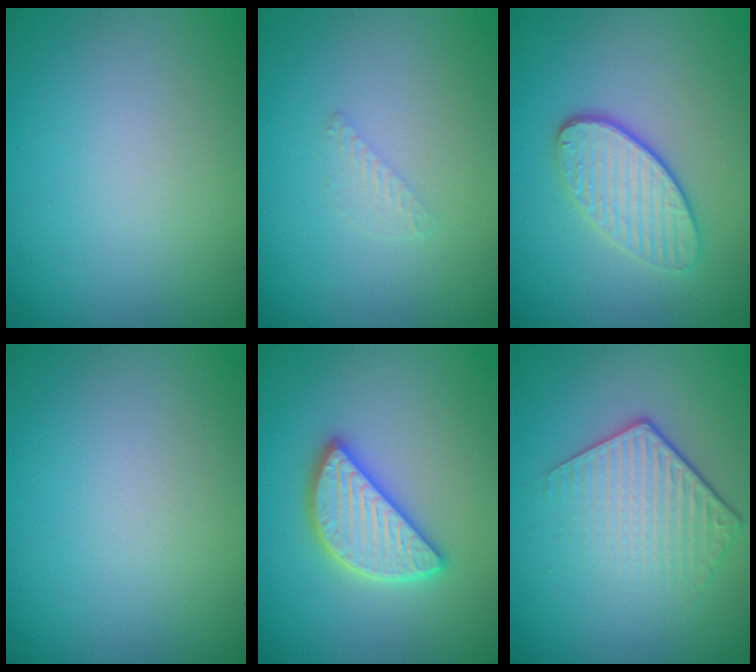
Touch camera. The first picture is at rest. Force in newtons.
{"total": 0.8, "press": 0.8, "slide": 0.0}
{"total": 3.6, "press": 3.1, "slide": 1.9}
{"total": 0.0}
{"total": 4.7, "press": 4.6, "slide": 0.3}
{"total": 4.4, "press": 3.1, "slide": 3.1}